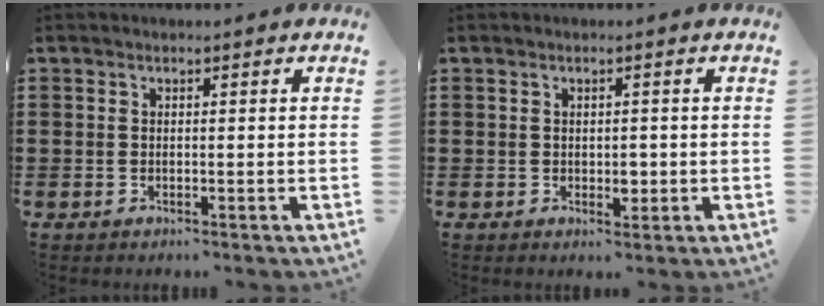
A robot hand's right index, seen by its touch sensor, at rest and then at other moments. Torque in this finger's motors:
{"motor_torque": [0.28, 0.07, 0.04, 0.03]}